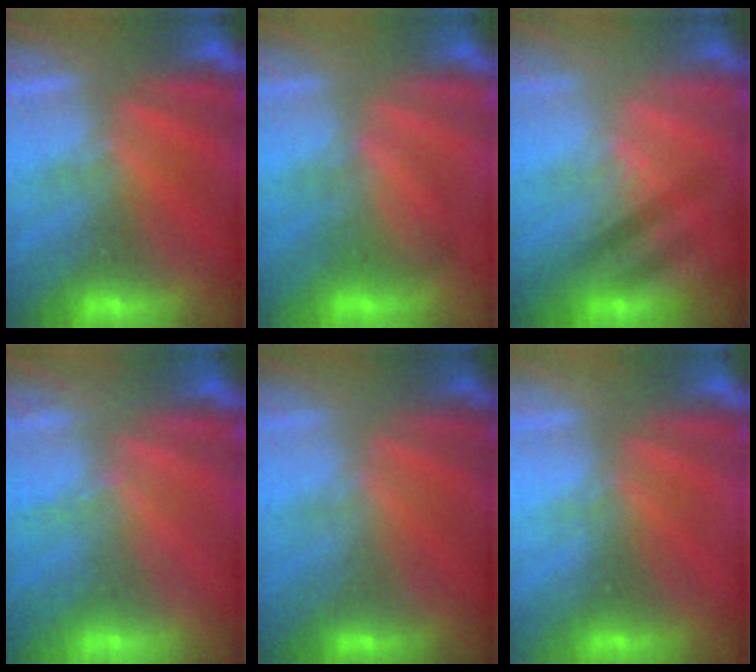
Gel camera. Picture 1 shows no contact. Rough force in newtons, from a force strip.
{"total": 1.8}
{"total": 2.3}
{"total": 2.0}
{"total": 1.8}
{"total": 2.2}